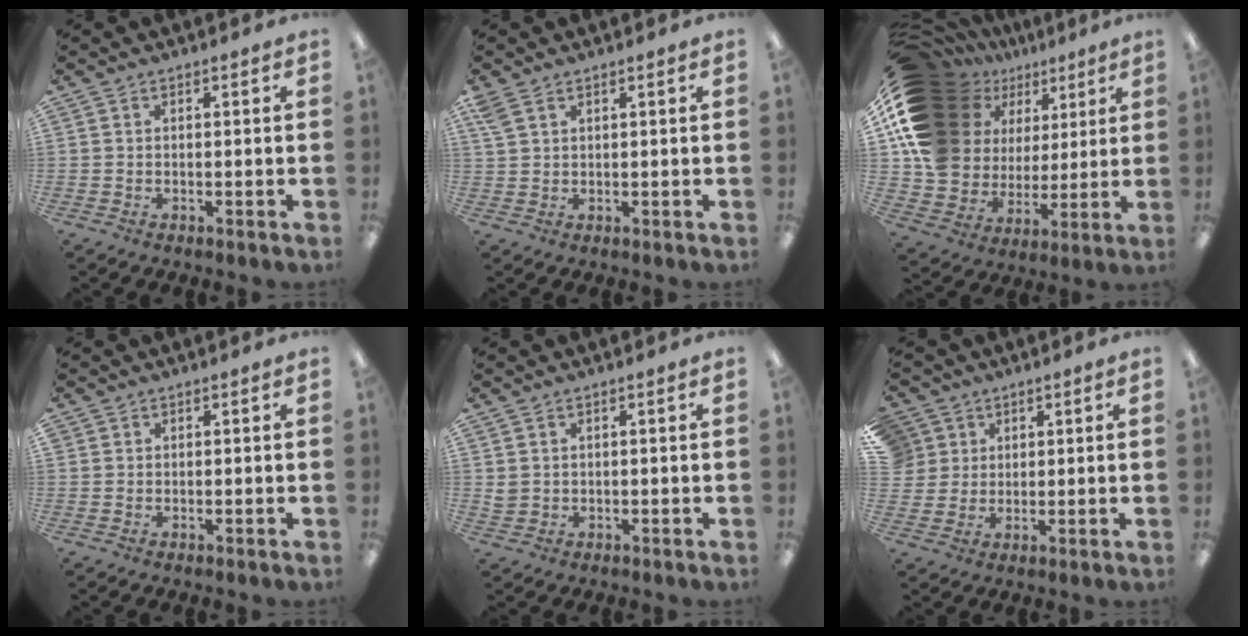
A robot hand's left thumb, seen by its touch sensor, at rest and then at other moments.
{"total": 3.6, "force": [2.2, 1.9, 2.0], "torque": [-0.046, 0.000, 0.043]}
{"total": 19.9, "force": [9.0, 15.3, 9.0], "torque": [-0.193, -0.055, 0.186]}
{"total": 0.8, "force": [0.5, 0.6, -0.1], "torque": [0.002, 0.002, 0.009]}
{"total": 1.9, "force": [0.7, 1.7, 0.4], "torque": [-0.011, 0.002, 0.013]}
{"total": 6.3, "force": [3.0, 5.6, 0.1], "torque": [-0.014, -0.006, 0.060]}